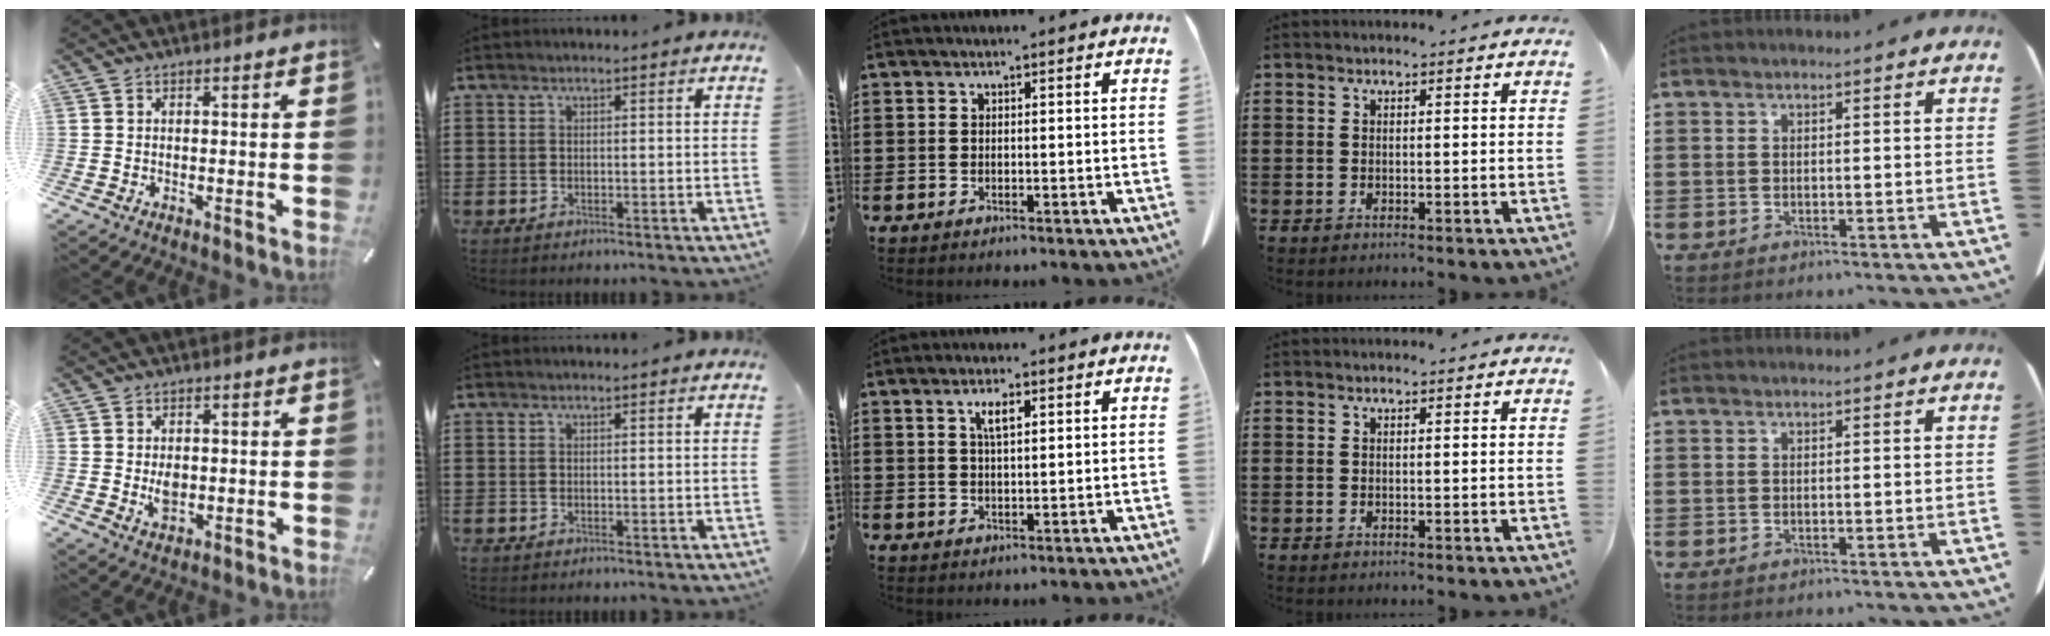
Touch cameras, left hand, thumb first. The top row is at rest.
{"thumb": {"total": 3.9, "force": [-0.1, 2.8, 2.6], "torque": [-0.048, -0.006, -0.010]}, "middle": {"total": 3.2, "force": [1.4, 0.8, 2.7], "torque": [-0.050, 0.002, 0.020]}}